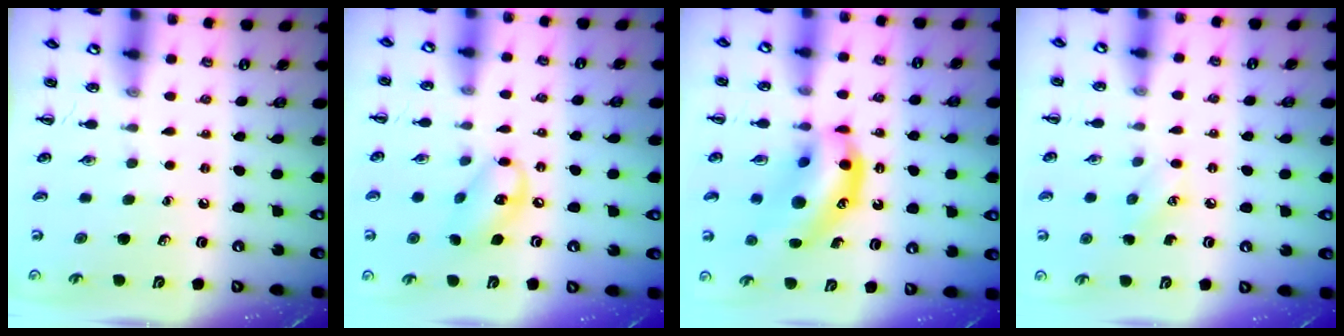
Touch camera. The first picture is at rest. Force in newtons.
{"total": 10.9, "press": 10.7, "slide": 2.1}
{"total": 13.8, "press": 13.4, "slide": 3.3}
{"total": 5.5, "press": 5.3, "slide": 1.4}